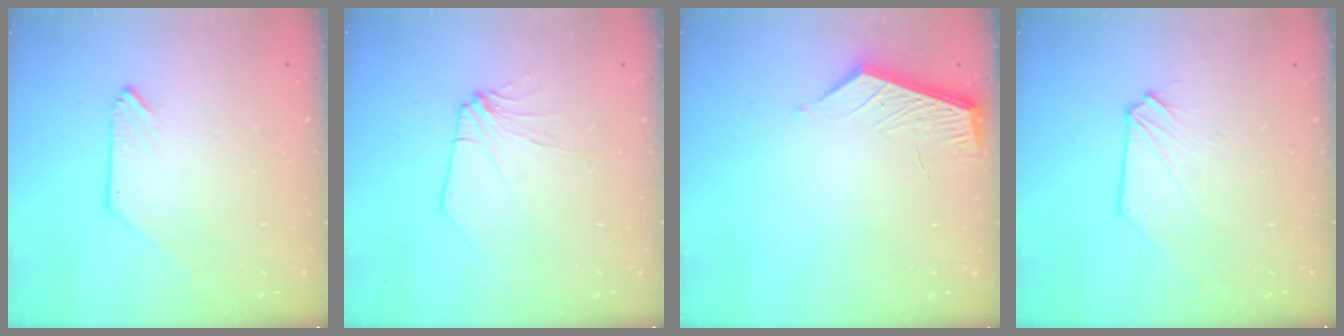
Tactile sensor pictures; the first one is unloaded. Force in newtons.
{"total": 4.3, "press": 4.3, "slide": 0.5}
{"total": 4.1, "press": 4.1, "slide": 0.1}
{"total": 0.0}